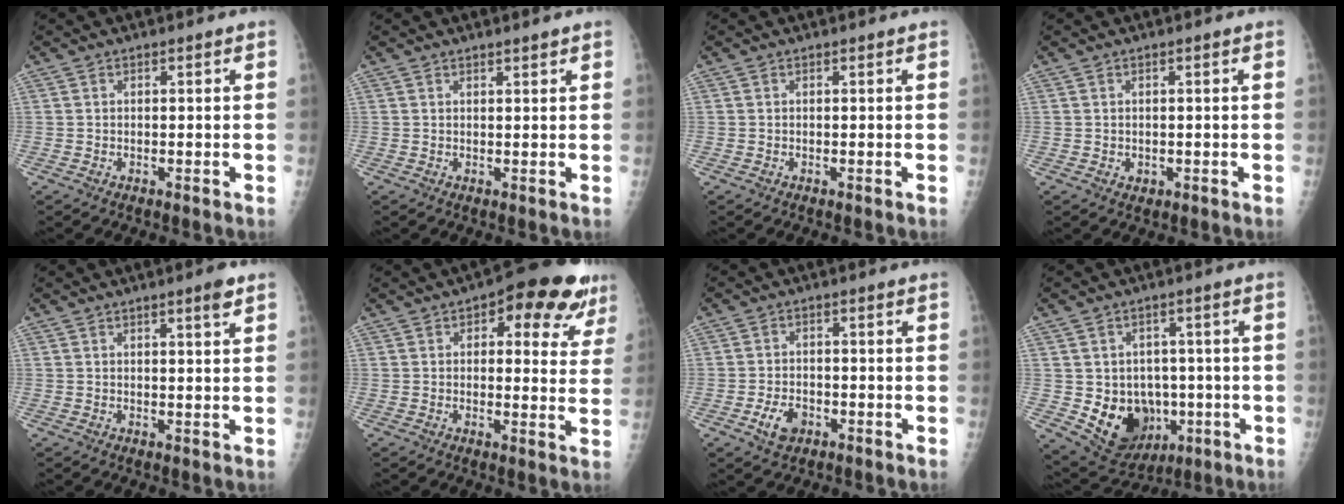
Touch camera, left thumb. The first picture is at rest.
{"total": 1.2, "force": [1.0, 0.2, 0.7], "torque": [-0.007, -0.006, 0.016]}
{"total": 0.0}
{"total": 1.4, "force": [-0.2, 1.1, 0.7], "torque": [-0.006, 0.000, 0.001]}
{"total": 3.1, "force": [1.8, 0.3, 2.5], "torque": [-0.036, -0.010, 0.026]}
{"total": 14.9, "force": [7.7, 6.8, 10.8], "torque": [-0.087, -0.015, 0.090]}
{"total": 4.7, "force": [-2.2, 3.0, 2.8], "torque": [-0.046, 0.012, -0.036]}
{"total": 13.0, "force": [-2.4, 10.6, 7.1], "torque": [-0.076, 0.012, -0.011]}